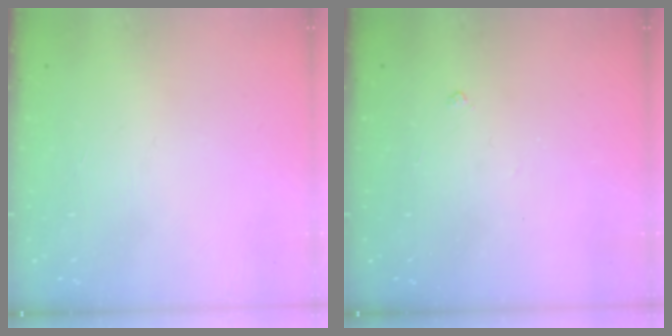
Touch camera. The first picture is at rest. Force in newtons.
{"total": 2.9, "press": 2.8, "slide": 0.6}